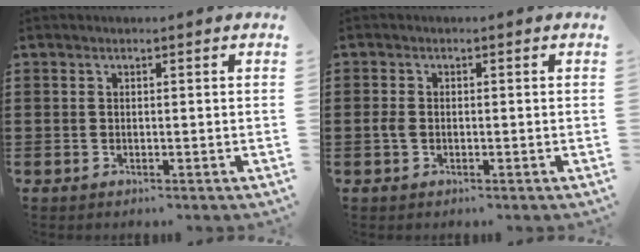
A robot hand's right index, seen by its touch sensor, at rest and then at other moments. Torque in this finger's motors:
{"motor_torque": [1.07, 1.07, 0.03, 0.02]}